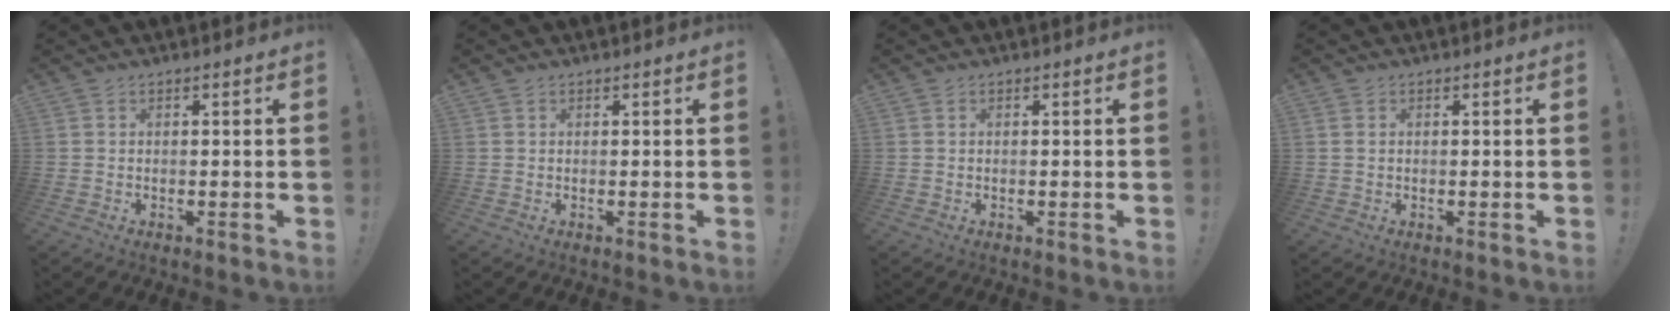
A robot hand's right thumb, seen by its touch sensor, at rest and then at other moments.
{"total": 0.0}
{"total": 0.0}
{"total": 0.9, "force": [0.4, 0.7, 0.5], "torque": [-0.004, 0.000, 0.005]}